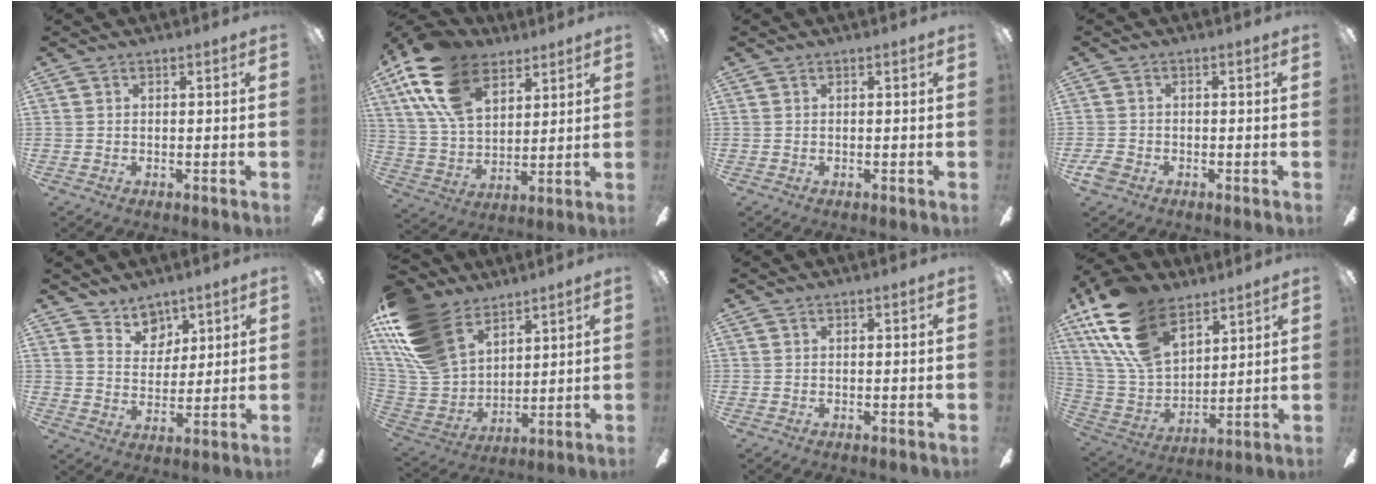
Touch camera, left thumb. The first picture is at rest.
{"total": 19.4, "force": [11.0, 11.3, 11.3], "torque": [-0.239, -0.029, 0.207]}
{"total": 0.0}
{"total": 3.1, "force": [-1.5, 2.3, 1.4], "torque": [-0.034, 0.006, -0.031]}
{"total": 7.2, "force": [5.5, 4.6, 0.8], "torque": [-0.012, -0.036, 0.102]}
{"total": 21.7, "force": [13.0, 12.9, 11.6], "torque": [-0.266, -0.054, 0.248]}
{"total": 0.0}
{"total": 21.3, "force": [13.3, 11.5, 11.9], "torque": [-0.283, -0.054, 0.247]}